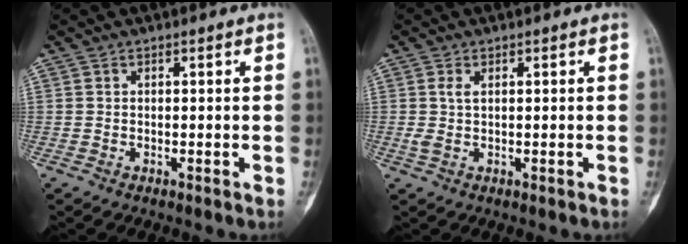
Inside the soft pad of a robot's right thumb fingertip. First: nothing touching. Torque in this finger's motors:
{"motor_torque": [0.26, 0.32, 0.32, 0.12, 0.07]}